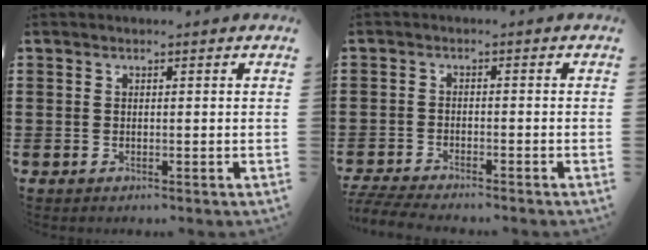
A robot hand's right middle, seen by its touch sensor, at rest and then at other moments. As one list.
[{"total": 3.6, "force": [-3.5, 0.1, 0.9], "torque": [-0.029, -0.008, -0.075]}]